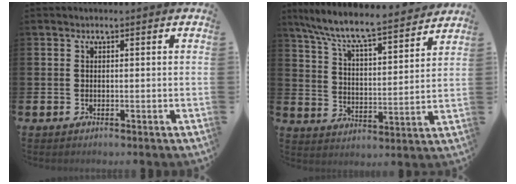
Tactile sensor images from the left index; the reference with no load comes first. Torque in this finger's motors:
{"motor_torque": [1.06, -1.08, 0.86, 0.21]}